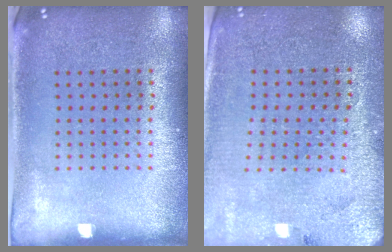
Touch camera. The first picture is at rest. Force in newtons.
{"total": 2.8, "press": 2.7, "slide": 0.5}